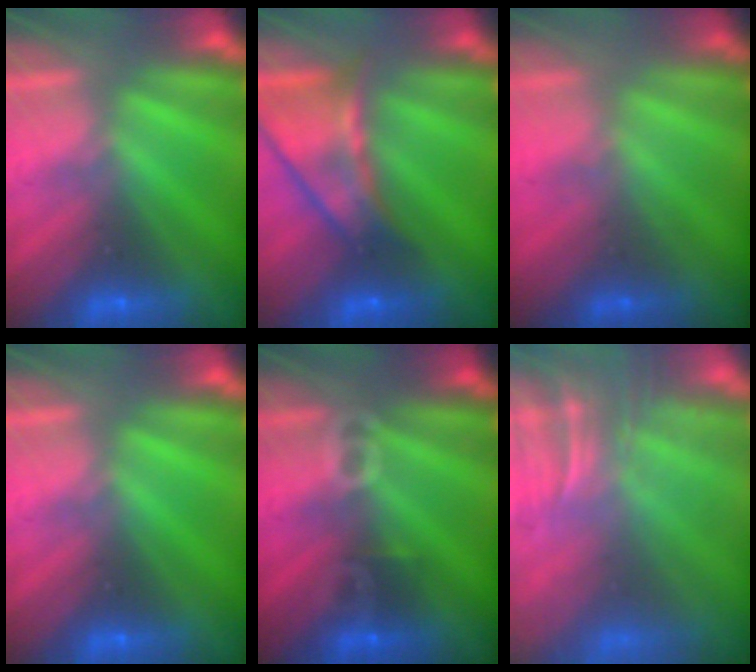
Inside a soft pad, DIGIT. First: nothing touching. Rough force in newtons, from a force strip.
{"total": 7.0}
{"total": 1.7}
{"total": 0.0}
{"total": 3.2}
{"total": 7.4}